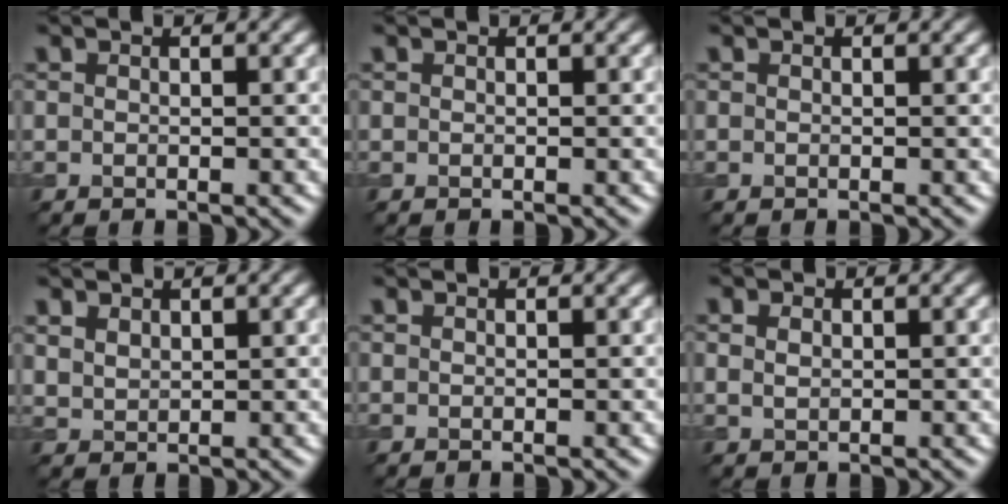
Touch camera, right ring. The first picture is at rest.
{"total": 0.0}
{"total": 0.0}
{"total": 1.7, "force": [1.1, 1.1, 0.7], "torque": [-0.018, -0.001, 0.027]}
{"total": 0.0}
{"total": 1.3, "force": [0.4, 0.9, 0.8], "torque": [-0.017, 0.000, 0.009]}